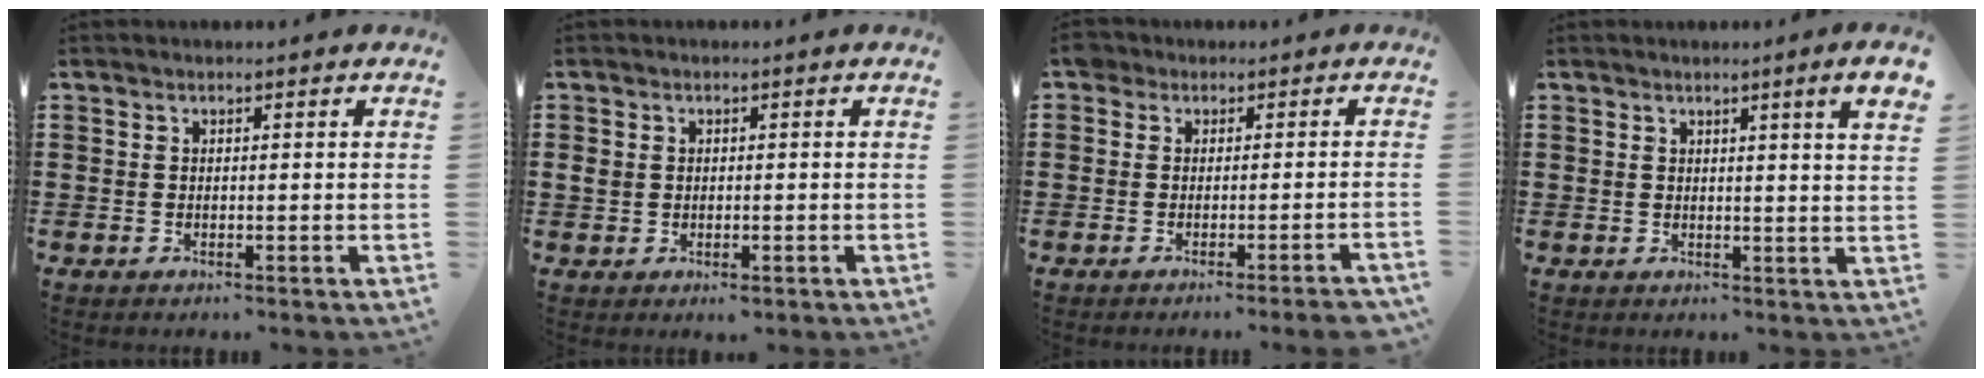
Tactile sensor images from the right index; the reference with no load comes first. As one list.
[{"total": 1.6, "force": [0.0, 1.3, 0.8], "torque": [-0.021, 0.006, -0.001]}, {"total": 2.0, "force": [-1.6, 0.5, 1.1], "torque": [-0.021, 0.005, -0.030]}, {"total": 3.2, "force": [1.9, -0.7, 2.5], "torque": [-0.050, -0.004, 0.031]}]